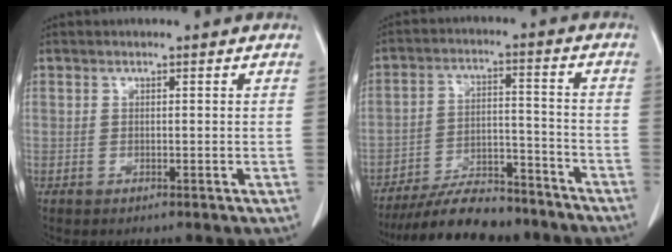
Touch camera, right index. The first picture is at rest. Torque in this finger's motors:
{"motor_torque": [0.78, -0.90, 0.68, 0.21]}